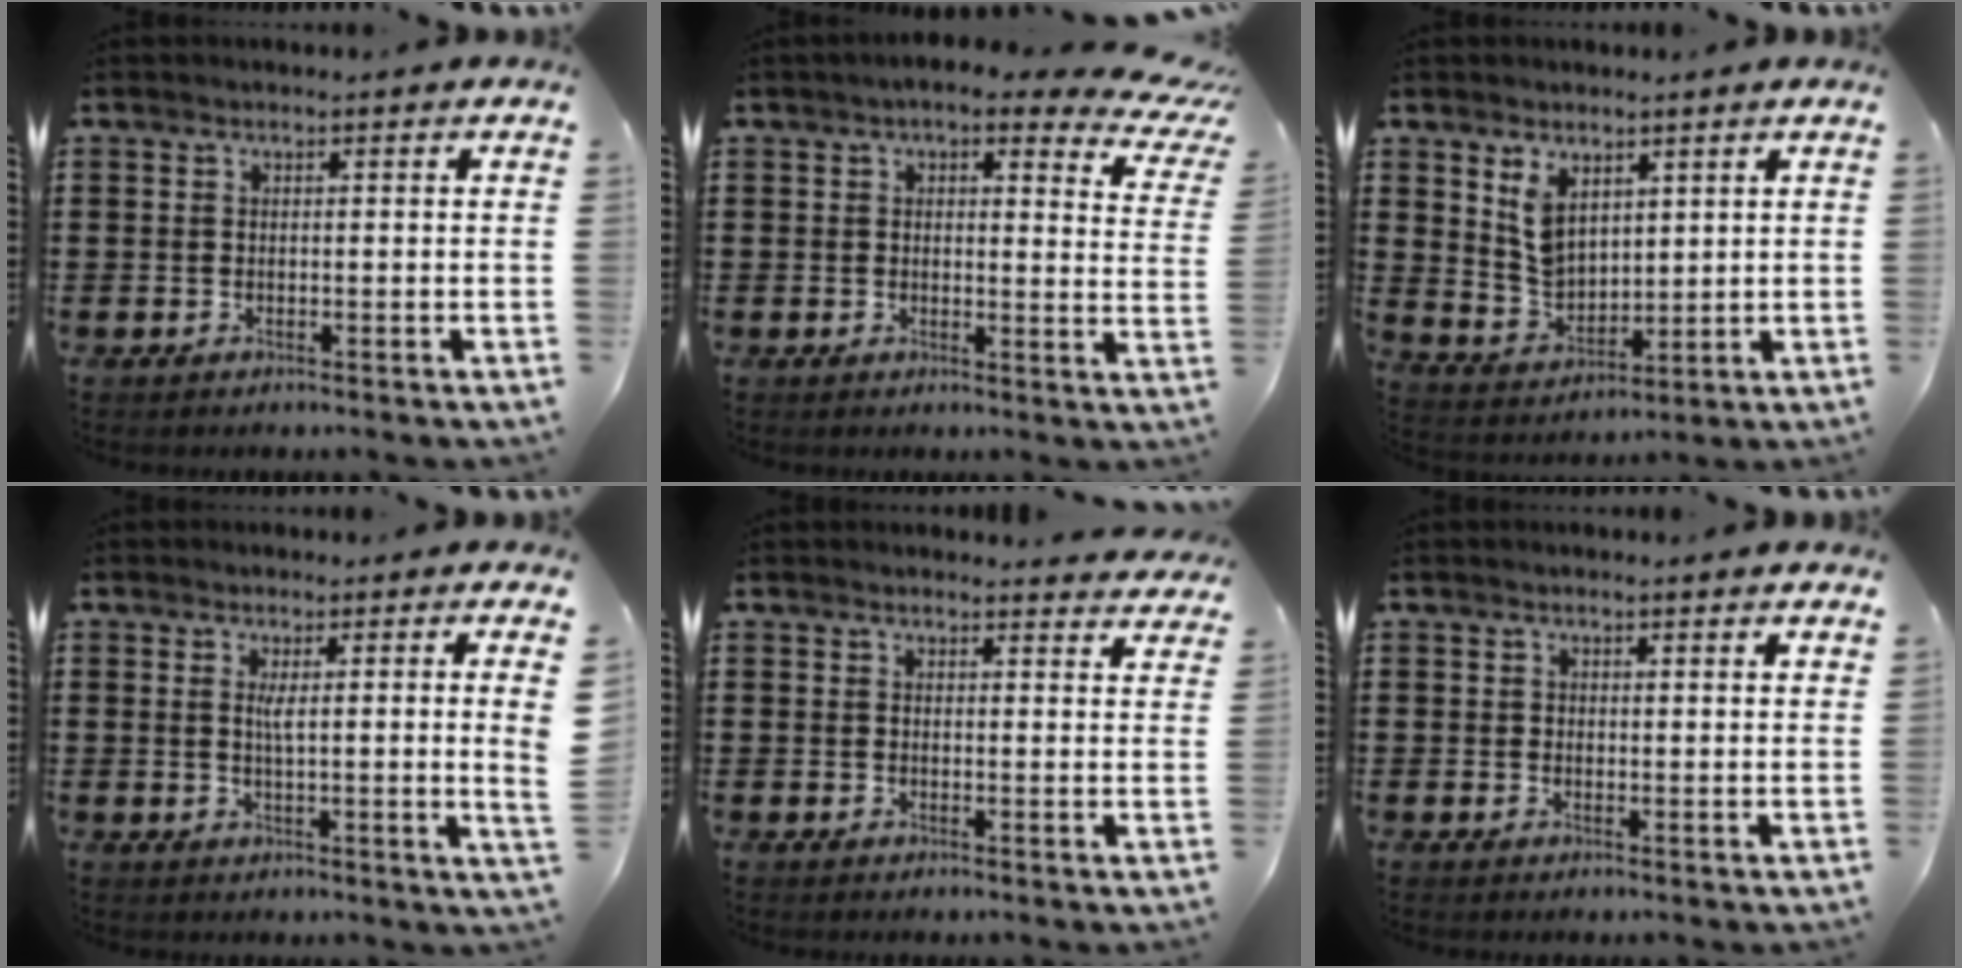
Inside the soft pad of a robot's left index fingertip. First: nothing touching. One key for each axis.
{"total": 4.4, "fx": 3.3, "fy": 1.6, "fz": 2.5, "tx": -0.047, "ty": -0.009, "tz": 0.053}
{"total": 5.7, "fx": 3.3, "fy": 3.8, "fz": 2.7, "tx": -0.068, "ty": 0.003, "tz": 0.064}
{"total": 3.3, "fx": 1.2, "fy": -0.5, "fz": 3.0, "tx": -0.065, "ty": -0.007, "tz": 0.017}
{"total": 2.2, "fx": 2.2, "fy": 0.1, "fz": 0.0, "tx": 0.001, "ty": -0.010, "tz": 0.040}
{"total": 1.3, "fx": 1.3, "fy": 0.3, "fz": 0.2, "tx": -0.006, "ty": 0.001, "tz": 0.025}